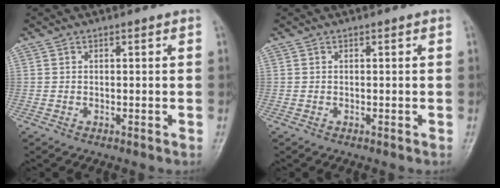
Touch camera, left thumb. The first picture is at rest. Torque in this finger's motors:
{"motor_torque": [0.00, 0.00, -0.06, -0.06, 0.00]}